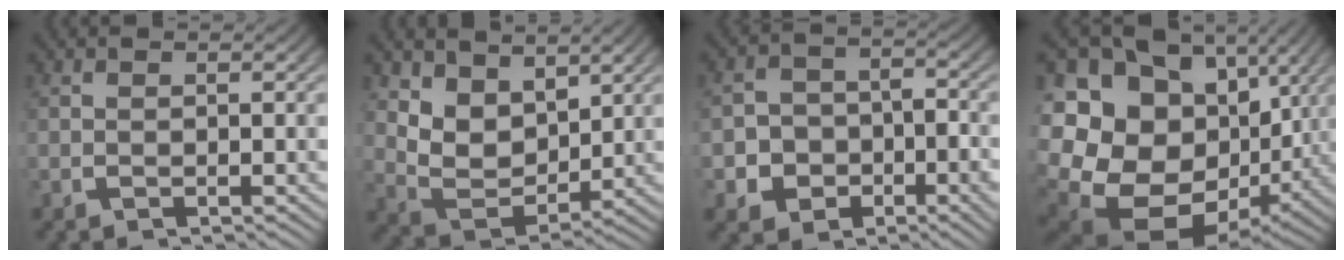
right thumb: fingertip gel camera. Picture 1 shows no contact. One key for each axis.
{"total": 5.9, "fx": 1.4, "fy": 4.0, "fz": 4.2, "tx": -0.095, "ty": -0.029, "tz": 0.036}
{"total": 7.3, "fx": -2.5, "fy": 6.3, "fz": 2.8, "tx": -0.052, "ty": -0.027, "tz": -0.036}
{"total": 25.0, "fx": -2.0, "fy": 19.3, "fz": 15.7, "tx": -0.325, "ty": -0.085, "tz": -0.004}